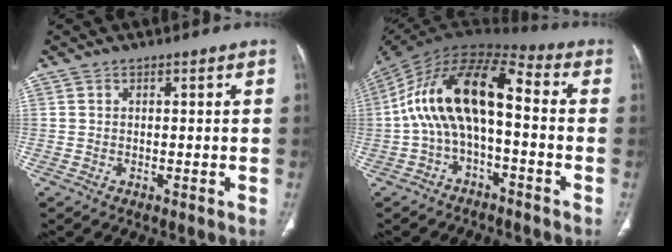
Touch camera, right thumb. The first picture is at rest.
{"total": 16.1, "force": [-1.1, 7.6, 14.2], "torque": [-0.256, 0.066, -0.030]}